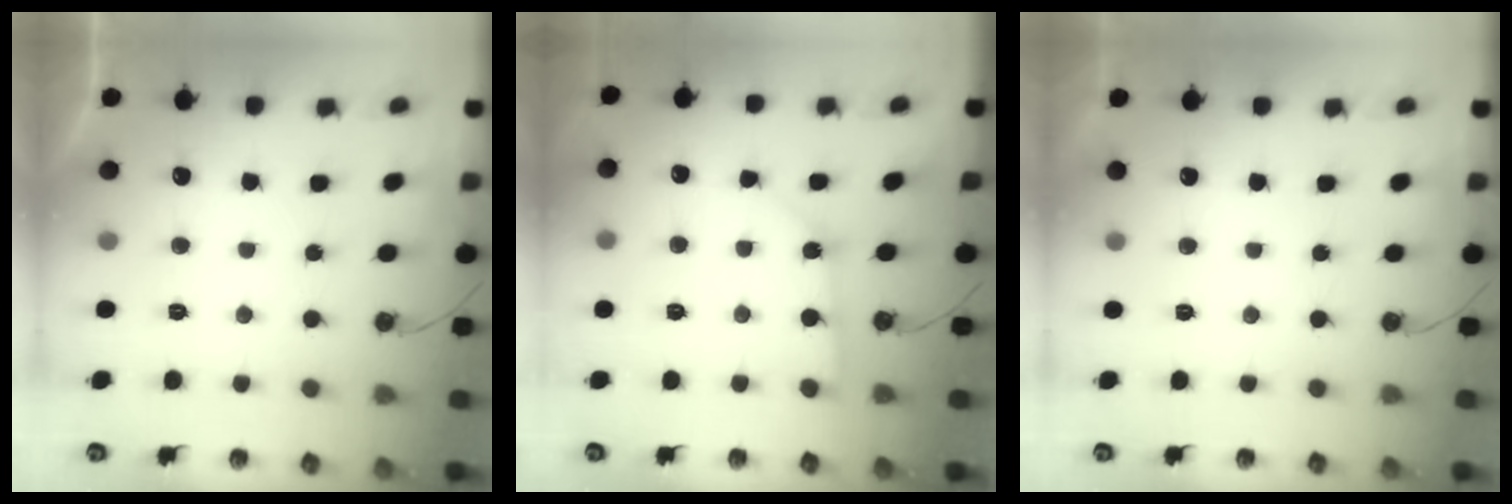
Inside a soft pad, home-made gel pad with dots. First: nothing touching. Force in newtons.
{"total": 2.5, "press": 2.5, "slide": 0.2}
{"total": 0.0}